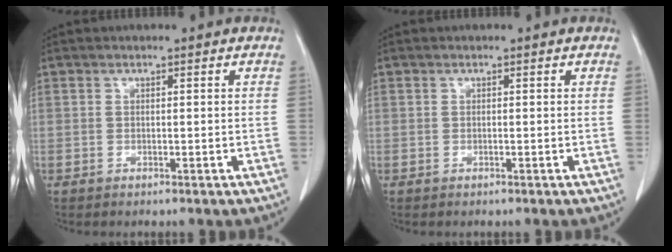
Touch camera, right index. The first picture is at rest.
{"total": 0.0}